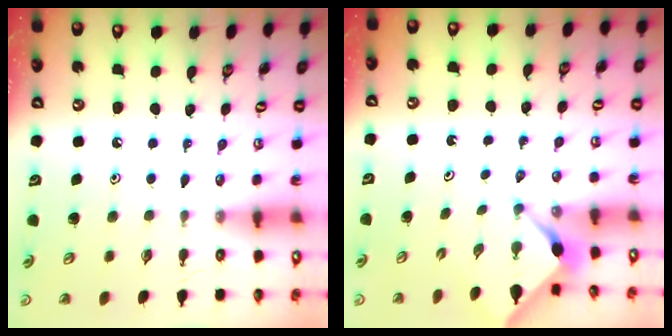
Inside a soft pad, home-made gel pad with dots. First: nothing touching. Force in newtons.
{"total": 2.9, "press": 2.9, "slide": 0.3}